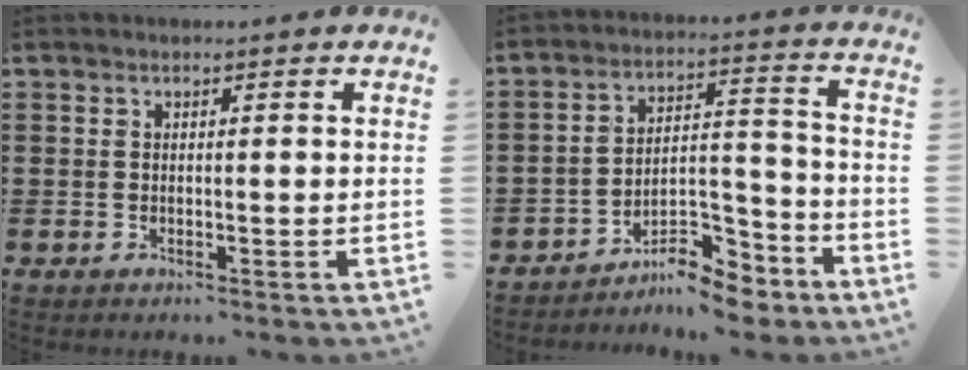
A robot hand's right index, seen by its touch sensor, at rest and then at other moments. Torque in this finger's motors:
{"motor_torque": [0.48, -0.25, 0.09, 0.03]}